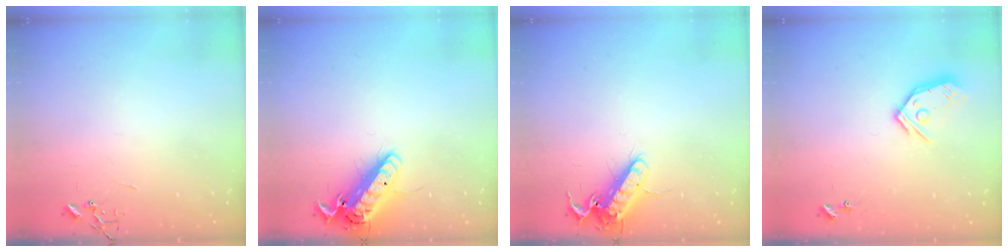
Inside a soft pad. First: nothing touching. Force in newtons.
{"total": 15.0, "press": 14.7, "slide": 3.0}
{"total": 13.5, "press": 13.3, "slide": 1.9}
{"total": 12.2, "press": 12.1, "slide": 1.5}